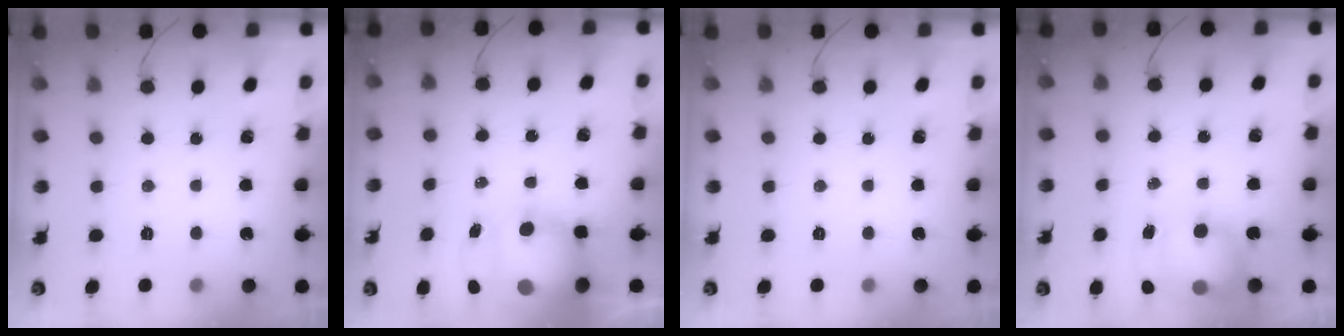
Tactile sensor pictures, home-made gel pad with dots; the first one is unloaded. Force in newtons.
{"total": 12.6, "press": 12.3, "slide": 2.9}
{"total": 0.0}
{"total": 8.1, "press": 7.9, "slide": 1.9}